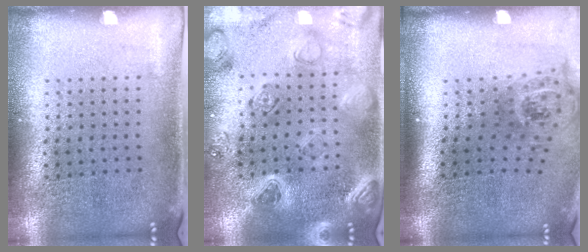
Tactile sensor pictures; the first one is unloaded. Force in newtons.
{"total": 2.1, "press": 2.1, "slide": 0.4}
{"total": 1.9, "press": 1.4, "slide": 1.3}